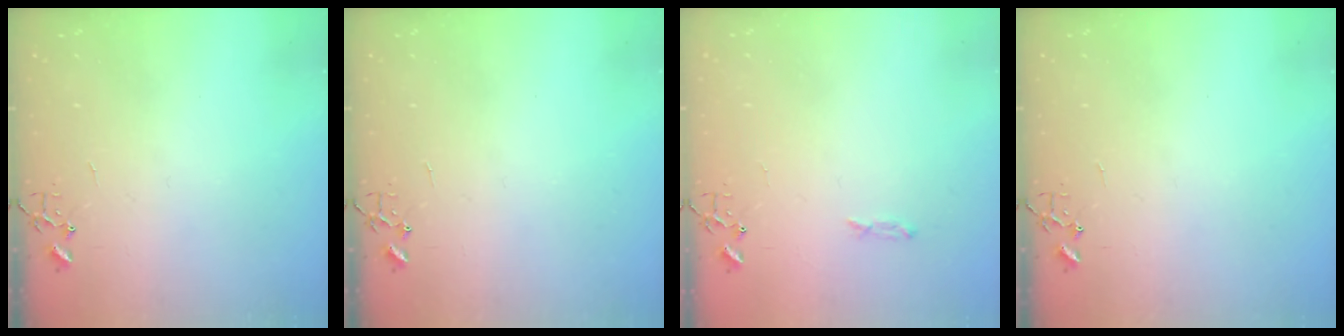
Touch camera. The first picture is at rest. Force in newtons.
{"total": 0.0}
{"total": 3.4, "press": 3.4, "slide": 0.5}
{"total": 0.0}